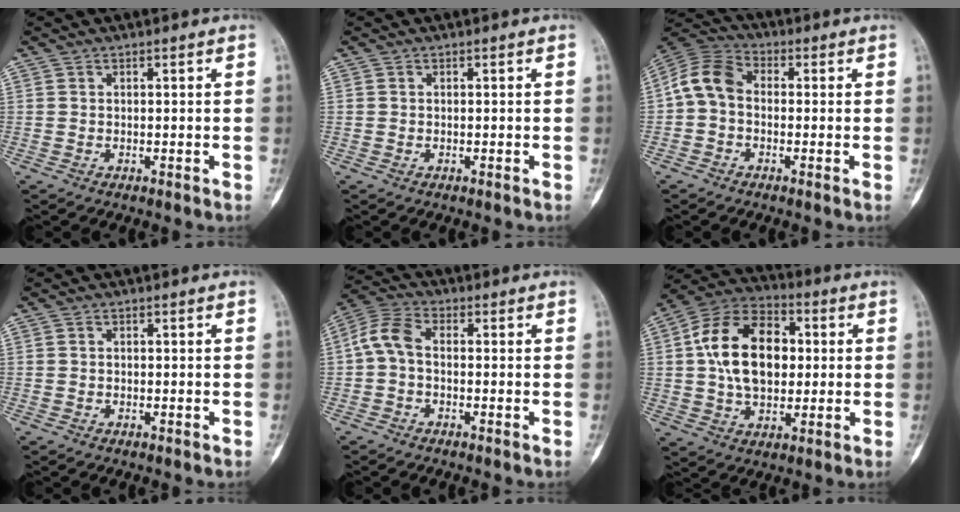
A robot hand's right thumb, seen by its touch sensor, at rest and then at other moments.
{"total": 0.0}
{"total": 8.4, "force": [-0.4, 6.0, 5.8], "torque": [-0.105, 0.024, -0.023]}
{"total": 0.0}
{"total": 6.2, "force": [-0.5, 3.6, 5.0], "torque": [-0.108, 0.020, -0.022]}
{"total": 17.3, "force": [1.9, 11.3, 13.0], "torque": [-0.203, 0.019, 0.027]}